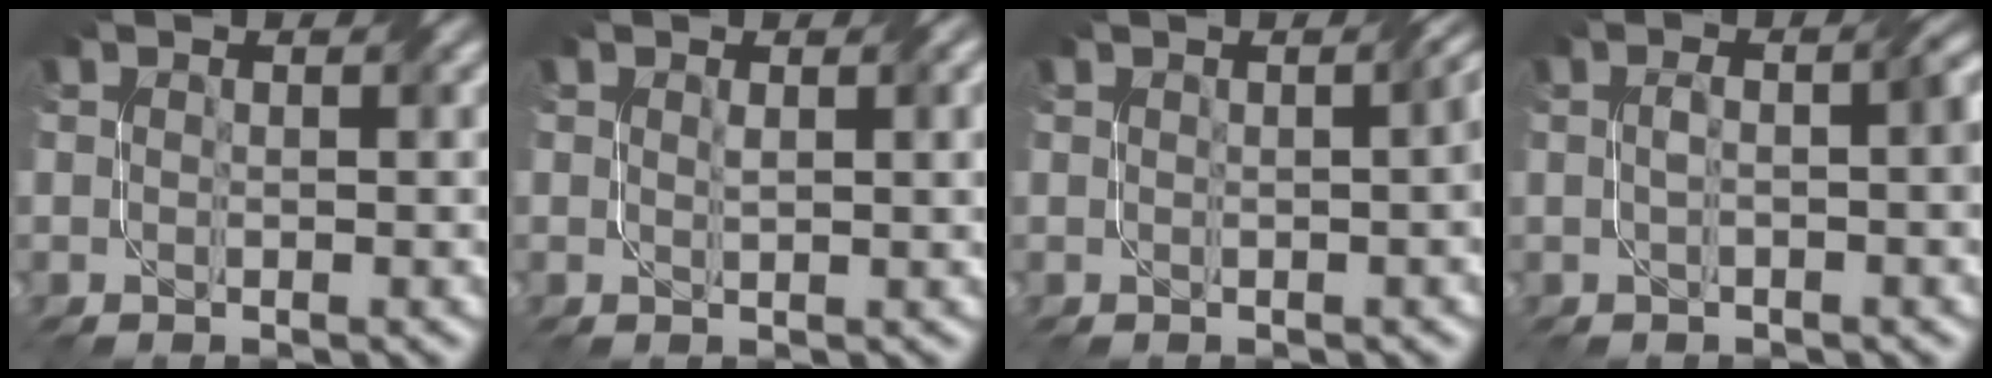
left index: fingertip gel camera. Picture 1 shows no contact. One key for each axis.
{"total": 2.1, "fx": 0.7, "fy": 0.6, "fz": 1.8, "tx": -0.026, "ty": 0.002, "tz": 0.015}
{"total": 3.1, "fx": 0.2, "fy": 1.2, "fz": 2.9, "tx": -0.014, "ty": 0.015, "tz": 0.003}
{"total": 3.5, "fx": 0.0, "fy": 1.1, "fz": 3.3, "tx": -0.057, "ty": 0.009, "tz": -0.001}